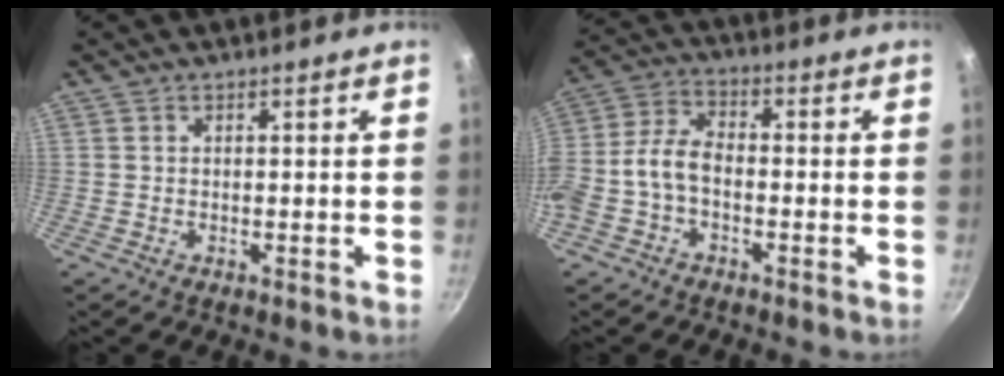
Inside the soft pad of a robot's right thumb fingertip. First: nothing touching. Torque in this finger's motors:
{"motor_torque": [-0.08, 0.57, 0.92, -0.80, 0.59]}